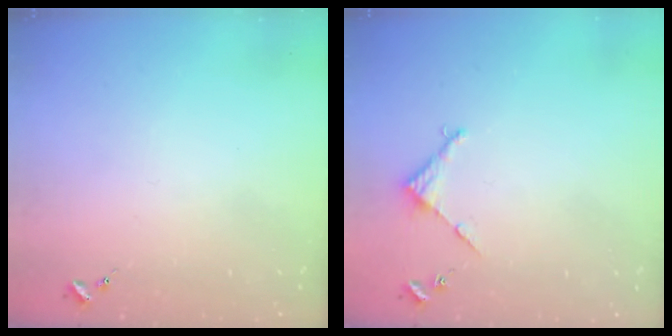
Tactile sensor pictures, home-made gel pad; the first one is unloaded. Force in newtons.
{"total": 2.9, "press": 2.8, "slide": 0.2}